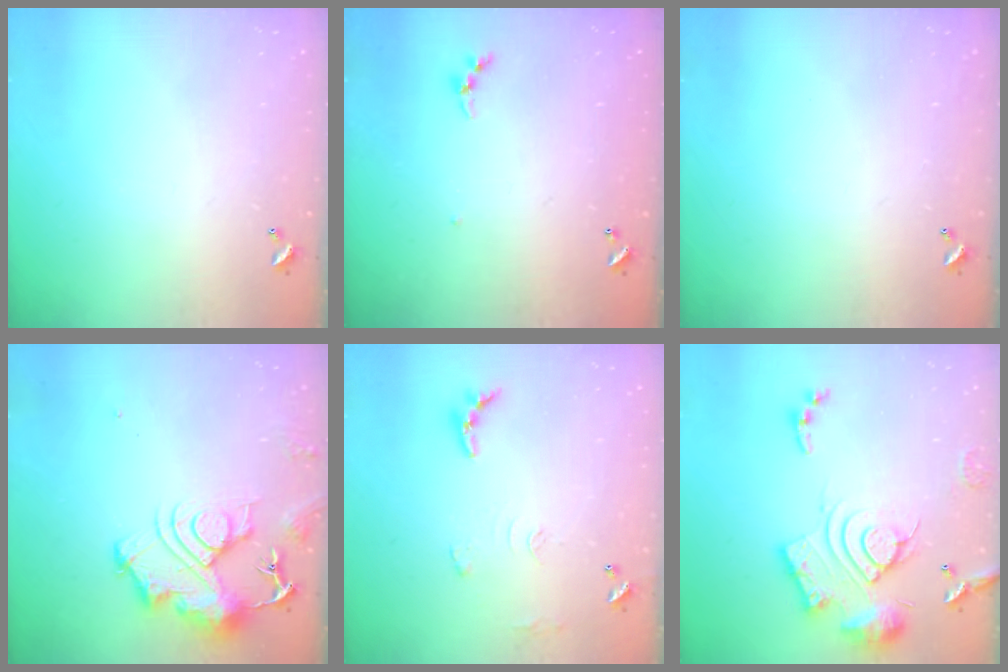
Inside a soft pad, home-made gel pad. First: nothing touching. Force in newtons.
{"total": 3.5, "press": 3.4, "slide": 0.4}
{"total": 0.0}
{"total": 12.2, "press": 12.1, "slide": 1.4}
{"total": 8.7, "press": 8.7, "slide": 0.6}
{"total": 19.5, "press": 19.4, "slide": 2.0}